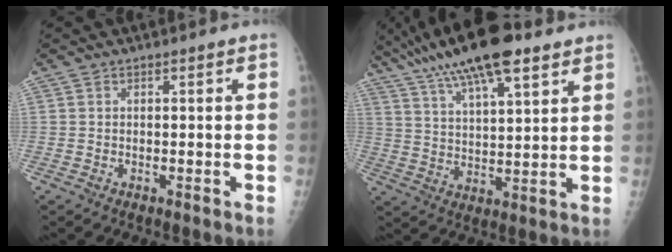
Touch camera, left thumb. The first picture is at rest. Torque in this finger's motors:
{"motor_torque": [1.54, -0.40, 1.33, -1.44, 0.17]}